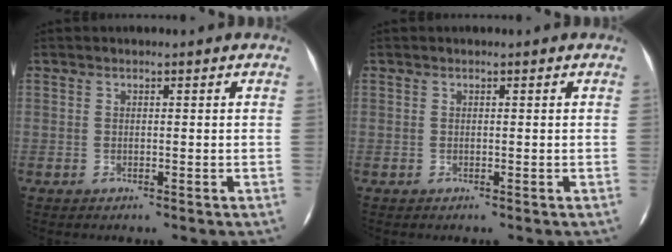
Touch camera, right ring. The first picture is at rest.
{"total": 0.0}